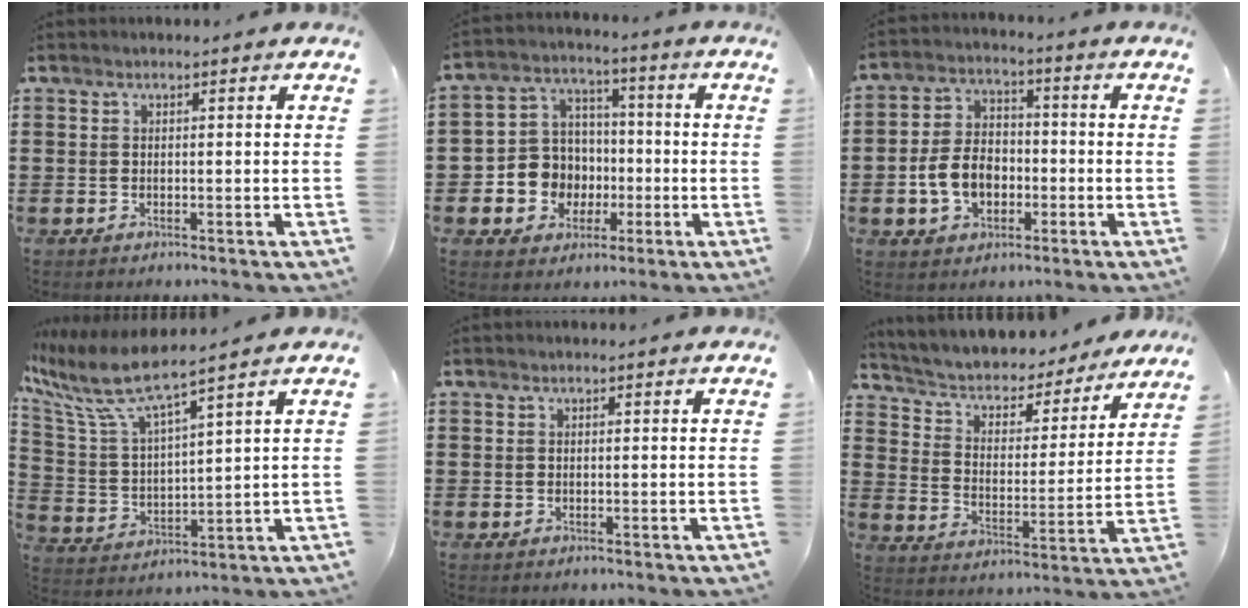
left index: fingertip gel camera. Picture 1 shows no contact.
{"total": 8.1, "force": [-1.5, 7.8, 1.8], "torque": [-0.074, 0.010, -0.023]}
{"total": 7.6, "force": [-2.2, 5.4, 4.8], "torque": [-0.109, 0.004, -0.047]}
{"total": 7.9, "force": [6.5, 0.6, 4.6], "torque": [-0.125, -0.042, 0.104]}
{"total": 0.0}
{"total": 3.9, "force": [3.3, 1.7, 1.4], "torque": [-0.047, -0.024, 0.047]}